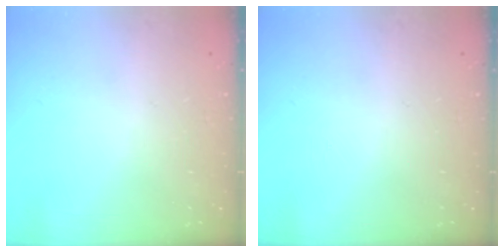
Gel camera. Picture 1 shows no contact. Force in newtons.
{"total": 0.0}